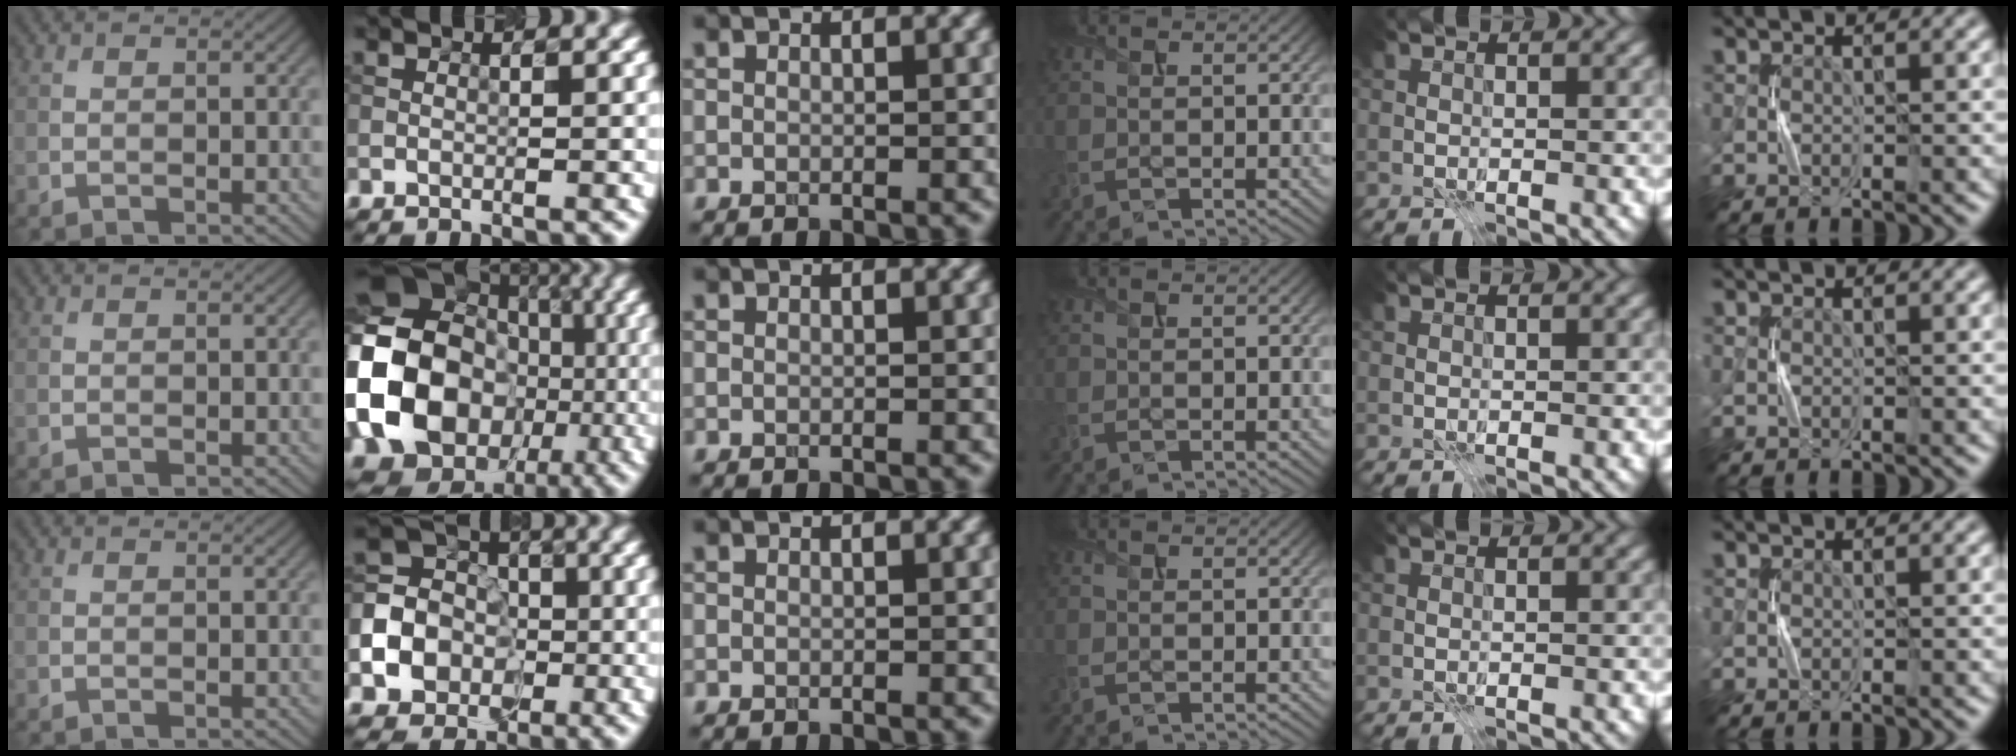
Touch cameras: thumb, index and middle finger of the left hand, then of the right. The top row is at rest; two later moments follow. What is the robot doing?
{"motion": "press", "object": "sticker"}